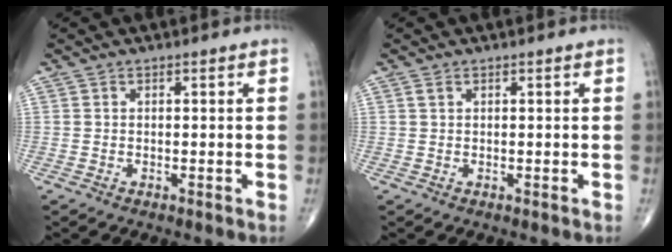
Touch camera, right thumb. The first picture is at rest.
{"total": 0.6, "force": [0.4, 0.3, 0.4], "torque": [-0.009, 0.007, 0.008]}